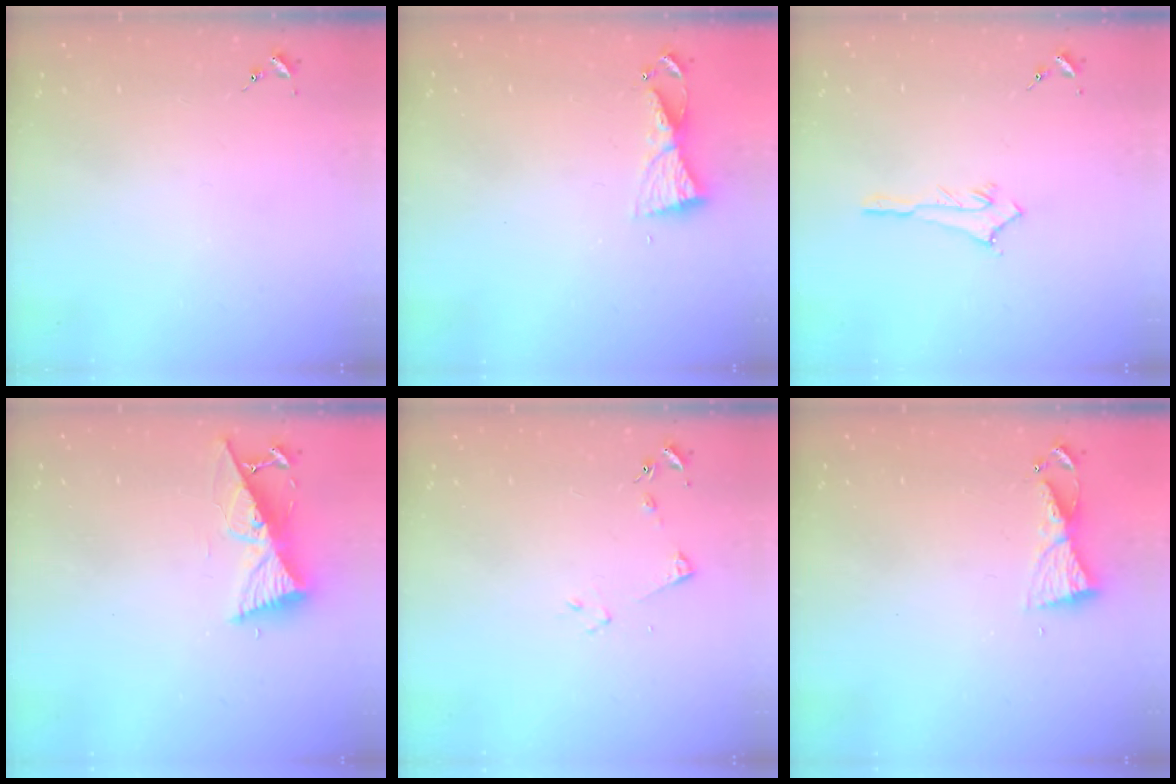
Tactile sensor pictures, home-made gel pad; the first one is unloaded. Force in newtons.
{"total": 5.4, "press": 5.4, "slide": 0.5}
{"total": 2.9, "press": 2.8, "slide": 0.4}
{"total": 10.6, "press": 10.5, "slide": 1.2}
{"total": 4.5, "press": 4.5, "slide": 0.6}
{"total": 5.4, "press": 5.4, "slide": 0.5}